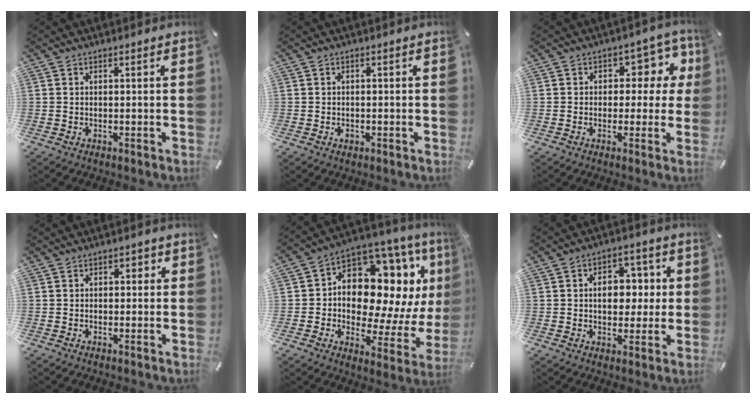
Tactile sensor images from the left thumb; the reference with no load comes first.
{"total": 1.0, "force": [-0.4, 0.9, 0.3], "torque": [-0.005, 0.003, -0.010]}
{"total": 8.2, "force": [2.0, 6.0, 5.3], "torque": [-0.056, -0.011, 0.029]}
{"total": 1.5, "force": [-0.3, 1.3, 0.8], "torque": [-0.008, 0.007, -0.011]}
{"total": 17.6, "force": [5.6, 11.6, 12.0], "torque": [-0.191, -0.050, 0.094]}
{"total": 9.6, "force": [0.7, 7.2, 6.3], "torque": [-0.073, 0.000, 0.007]}